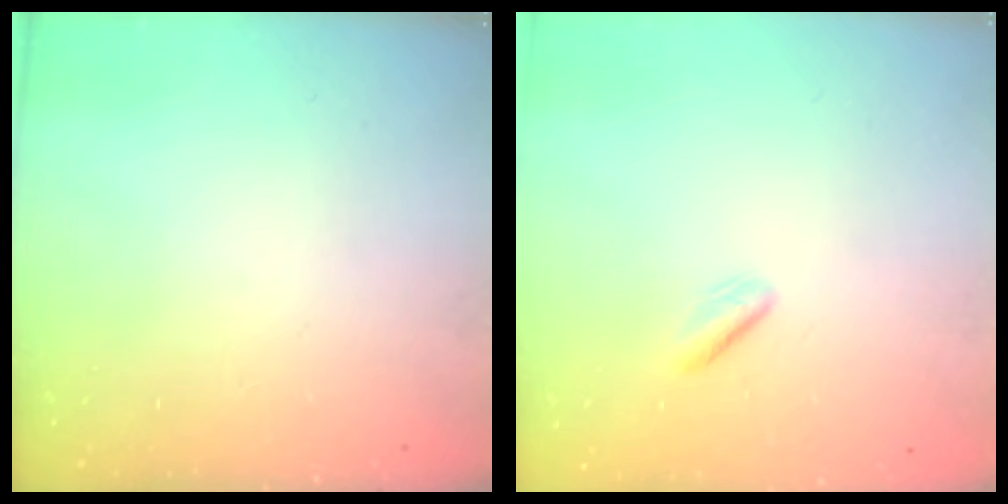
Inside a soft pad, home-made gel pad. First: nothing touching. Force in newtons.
{"total": 0.8, "press": 0.4, "slide": 0.6}